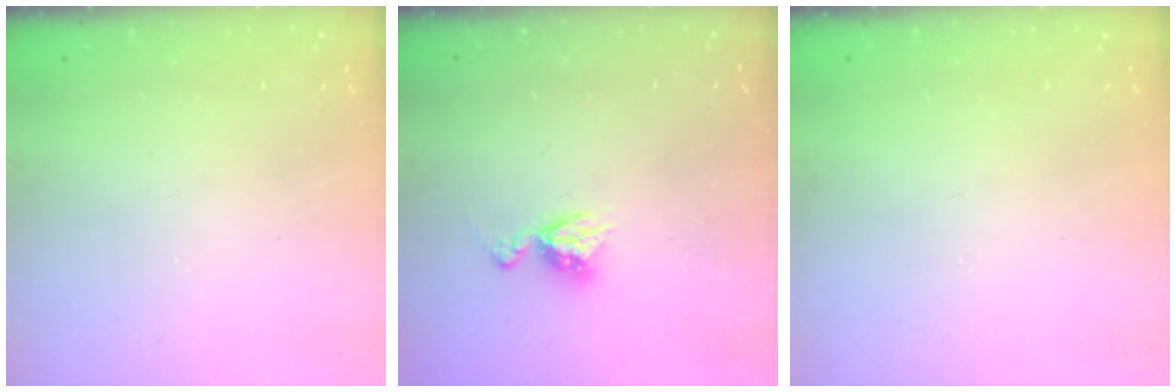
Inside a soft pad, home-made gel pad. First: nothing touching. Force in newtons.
{"total": 6.2, "press": 6.2, "slide": 0.5}
{"total": 0.0}